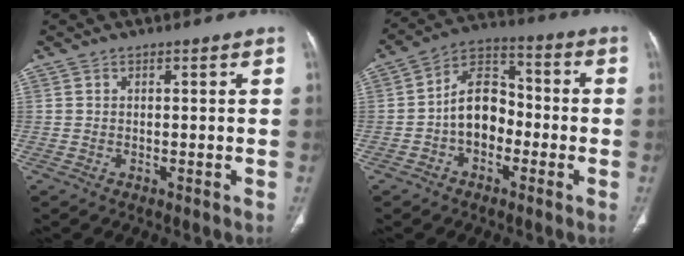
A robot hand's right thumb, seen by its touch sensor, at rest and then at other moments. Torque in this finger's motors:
{"motor_torque": [1.38, 1.57, 1.46, -0.59, 0.09]}